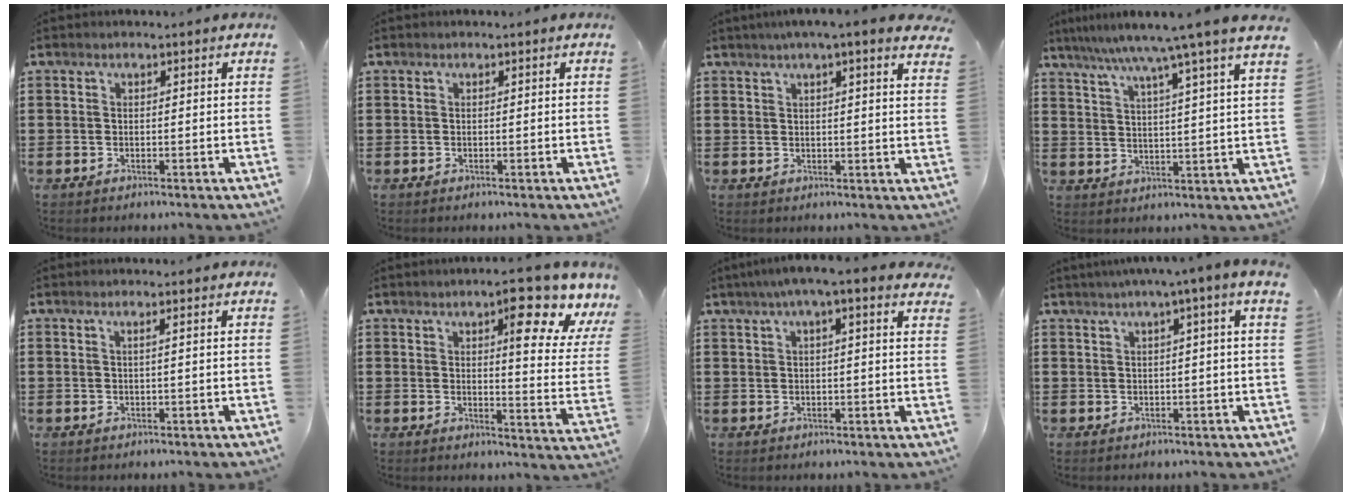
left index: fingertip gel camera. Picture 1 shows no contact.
{"total": 0.0}
{"total": 3.4, "force": [2.8, 0.0, 1.9], "torque": [-0.047, 0.002, 0.050]}
{"total": 7.8, "force": [6.2, -1.0, 4.7], "torque": [-0.103, -0.029, 0.099]}
{"total": 0.8, "force": [0.2, -0.3, 0.7], "torque": [-0.011, -0.005, 0.003]}
{"total": 10.7, "force": [6.9, 1.4, 8.0], "torque": [-0.117, -0.039, 0.102]}
{"total": 3.8, "force": [2.4, 0.0, 2.9], "torque": [-0.063, 0.003, 0.041]}
{"total": 1.9, "force": [0.8, -0.4, 1.7], "torque": [-0.032, -0.003, 0.010]}